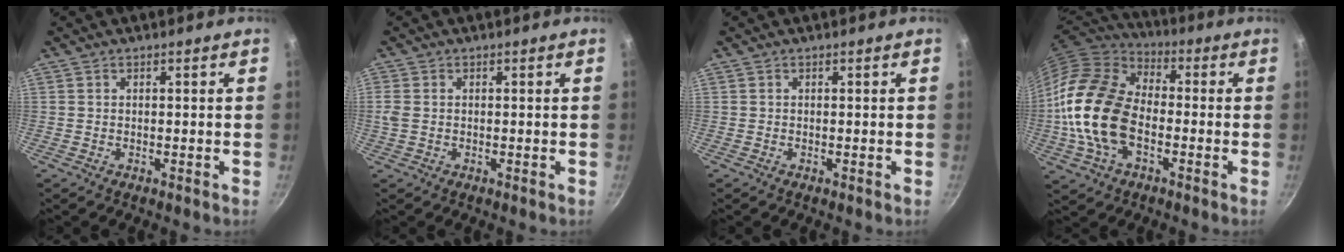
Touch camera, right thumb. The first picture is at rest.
{"total": 2.3, "force": [0.0, 1.7, 1.6], "torque": [-0.055, -0.001, -0.002]}
{"total": 0.0}
{"total": 19.0, "force": [-3.3, 11.9, 14.5], "torque": [-0.291, 0.026, -0.068]}